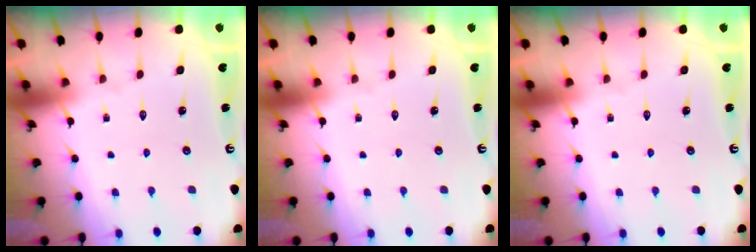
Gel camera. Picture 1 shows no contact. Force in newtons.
{"total": 0.0}
{"total": 0.0}